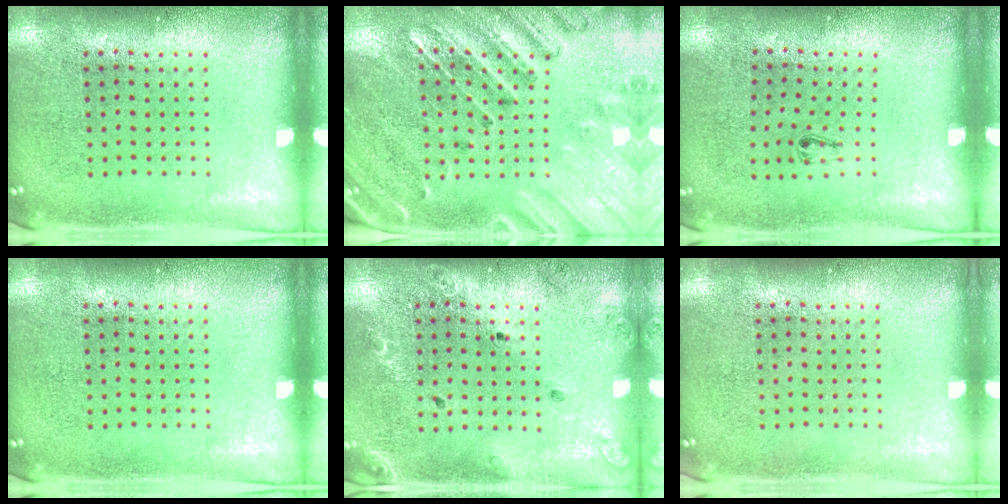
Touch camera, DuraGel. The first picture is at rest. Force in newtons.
{"total": 2.9, "press": 2.7, "slide": 1.1}
{"total": 0.5, "press": 0.3, "slide": 0.5}
{"total": 0.0}
{"total": 1.4, "press": 1.4, "slide": 0.1}
{"total": 0.0}